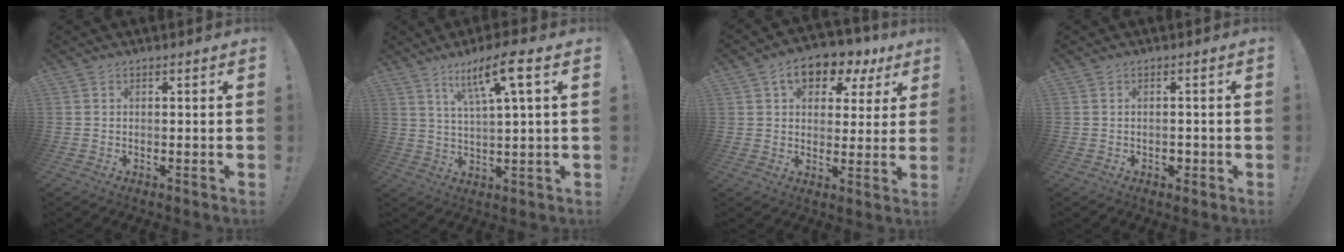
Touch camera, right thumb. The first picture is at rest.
{"total": 10.5, "force": [5.3, 1.1, 9.0], "torque": [-0.161, -0.015, 0.083]}
{"total": 10.7, "force": [5.7, 6.7, 6.1], "torque": [-0.092, -0.027, 0.106]}
{"total": 1.9, "force": [-0.8, 1.5, 0.8], "torque": [-0.007, 0.000, -0.015]}